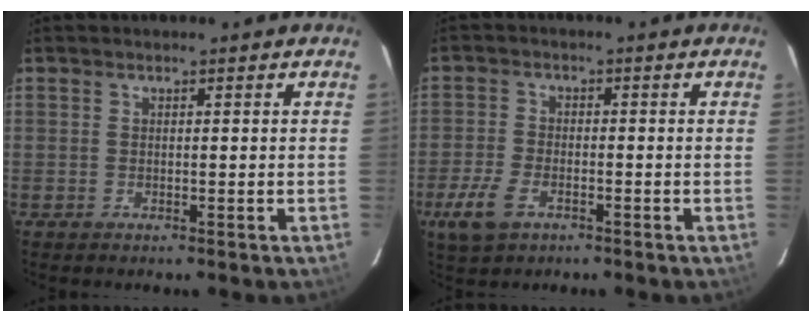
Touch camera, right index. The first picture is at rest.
{"total": 6.8, "force": [-3.7, 3.8, 4.3], "torque": [-0.114, -0.007, -0.068]}